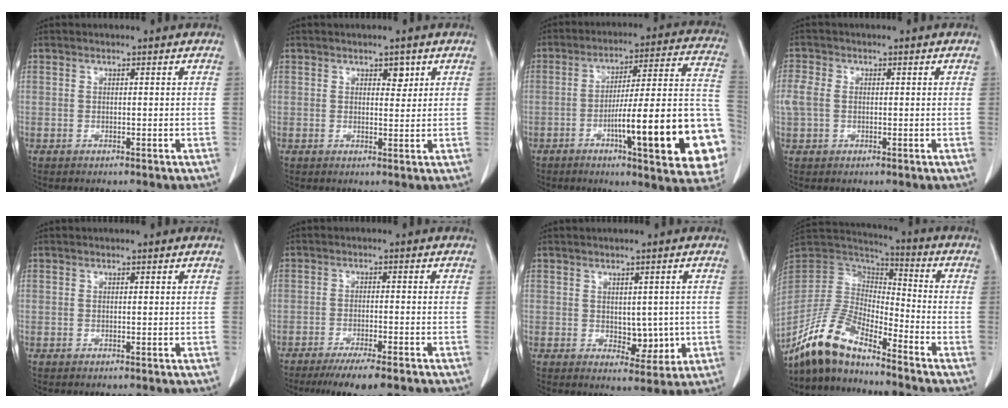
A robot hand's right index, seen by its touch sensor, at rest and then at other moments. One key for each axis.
{"total": 1.9, "fx": 1.1, "fy": 1.1, "fz": 1.2, "tx": -0.011, "ty": -0.003, "tz": 0.017}
{"total": 23.5, "fx": -7.0, "fy": 2.5, "fz": 22.3, "tx": -0.212, "ty": 0.018, "tz": -0.089}
{"total": 3.5, "fx": 0.1, "fy": 2.6, "fz": 2.3, "tx": -0.075, "ty": 0.016, "tz": 0.001}
{"total": 0.0}
{"total": 9.2, "fx": -7.2, "fy": 0.9, "fz": 5.6, "tx": -0.073, "ty": -0.016, "tz": -0.108}
{"total": 4.9, "fx": -0.3, "fy": 2.8, "fz": 3.9, "tx": -0.045, "ty": -0.003, "tz": 0.009}
{"total": 13.3, "fx": -11.0, "fy": 3.8, "fz": 6.5, "tx": -0.135, "ty": 0.014, "tz": -0.210}